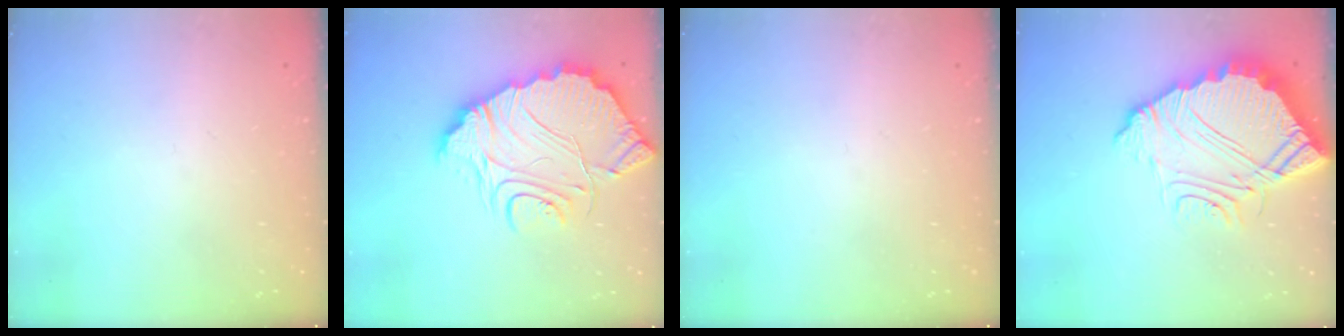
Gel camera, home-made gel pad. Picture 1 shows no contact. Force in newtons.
{"total": 16.3, "press": 16.2, "slide": 1.7}
{"total": 0.0}
{"total": 14.7, "press": 14.6, "slide": 1.3}